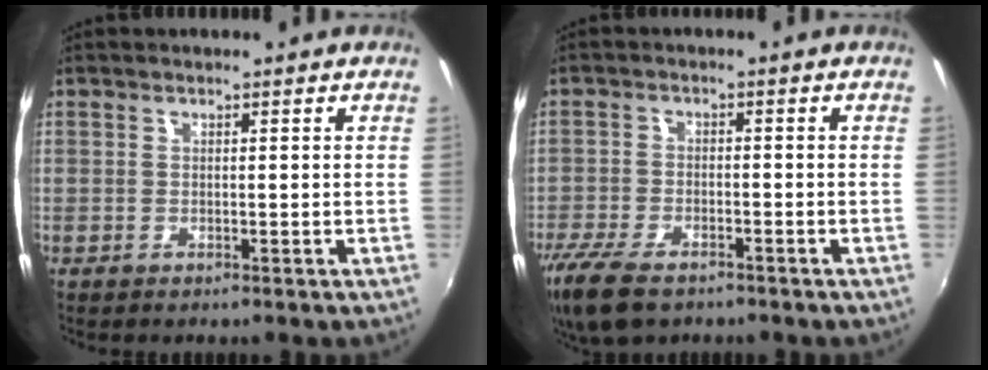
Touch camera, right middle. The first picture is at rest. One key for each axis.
{"total": 11.3, "fx": -8.1, "fy": 4.7, "fz": 6.3, "tx": -0.163, "ty": -0.034, "tz": -0.149}